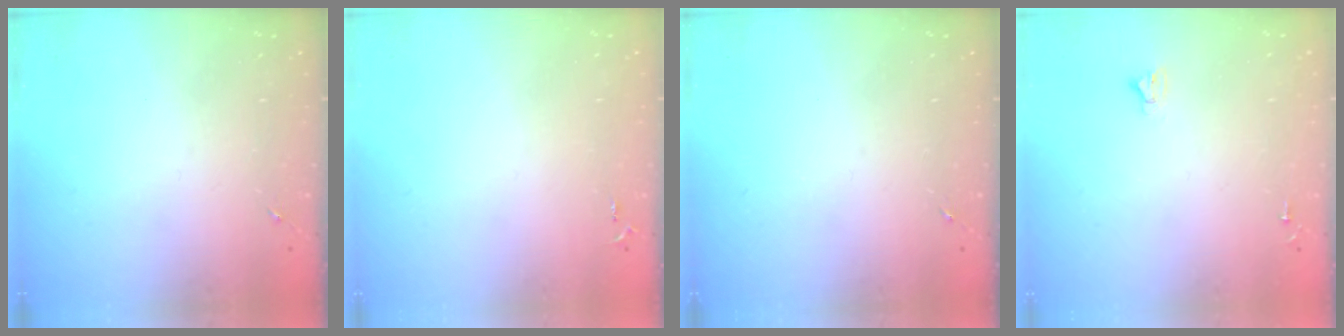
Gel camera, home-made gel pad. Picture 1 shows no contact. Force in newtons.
{"total": 2.6, "press": 2.6, "slide": 0.3}
{"total": 0.0}
{"total": 2.0, "press": 2.0, "slide": 0.2}